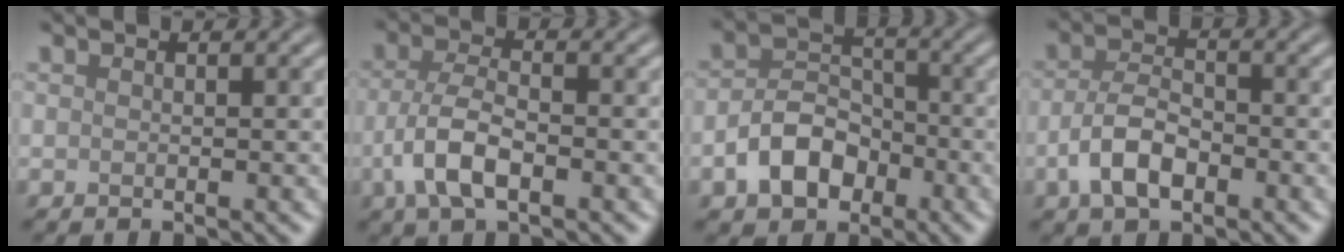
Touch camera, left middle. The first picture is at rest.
{"total": 4.8, "force": [-1.8, 2.1, 3.9], "torque": [-0.082, 0.003, -0.040]}
{"total": 5.2, "force": [-2.3, 3.5, 2.9], "torque": [-0.051, 0.004, -0.048]}
{"total": 4.5, "force": [-1.9, 2.4, 3.3], "torque": [-0.065, 0.005, -0.042]}